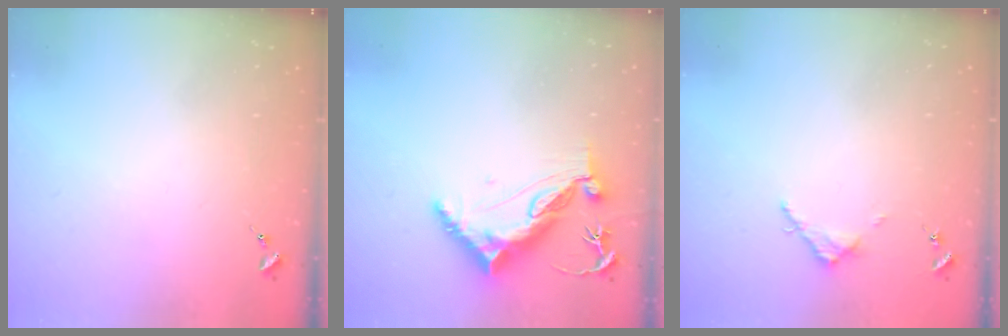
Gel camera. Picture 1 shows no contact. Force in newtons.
{"total": 10.7, "press": 10.6, "slide": 1.2}
{"total": 3.1, "press": 3.1, "slide": 0.4}